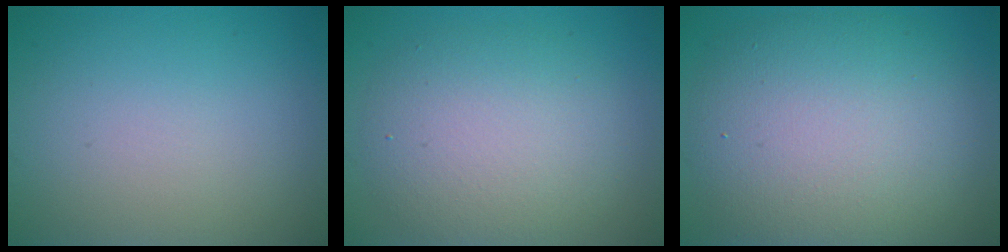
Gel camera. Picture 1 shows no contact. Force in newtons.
{"total": 6.0, "press": 6.0, "slide": 0.4}
{"total": 10.5, "press": 10.5, "slide": 0.9}